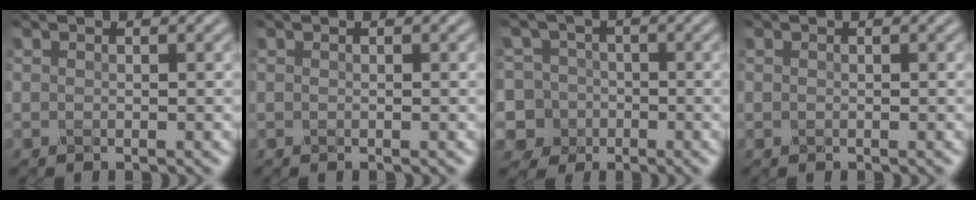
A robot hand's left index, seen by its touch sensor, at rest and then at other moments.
{"total": 0.0}
{"total": 9.0, "force": [-2.8, 8.4, 1.8], "torque": [-0.047, 0.006, -0.088]}
{"total": 0.0}